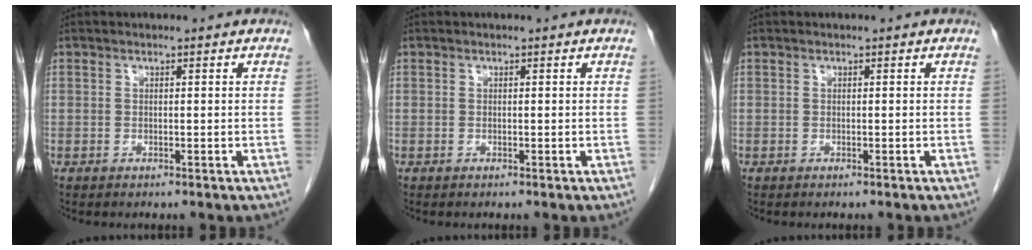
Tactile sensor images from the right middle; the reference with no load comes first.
{"total": 0.0}
{"total": 0.0}